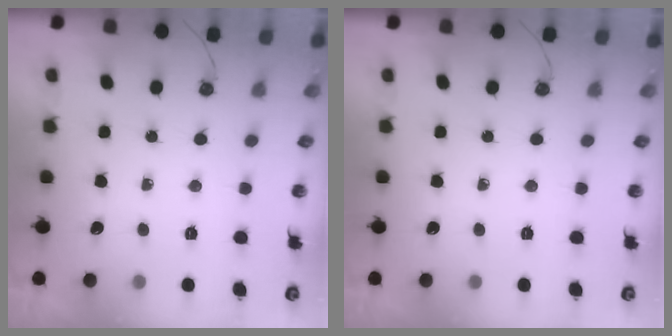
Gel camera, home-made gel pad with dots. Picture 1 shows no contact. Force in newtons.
{"total": 0.0}